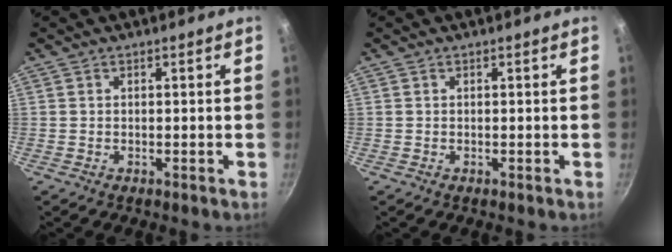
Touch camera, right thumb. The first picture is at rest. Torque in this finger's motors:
{"motor_torque": [-0.01, -0.01, 0.00, 0.00, 0.00]}